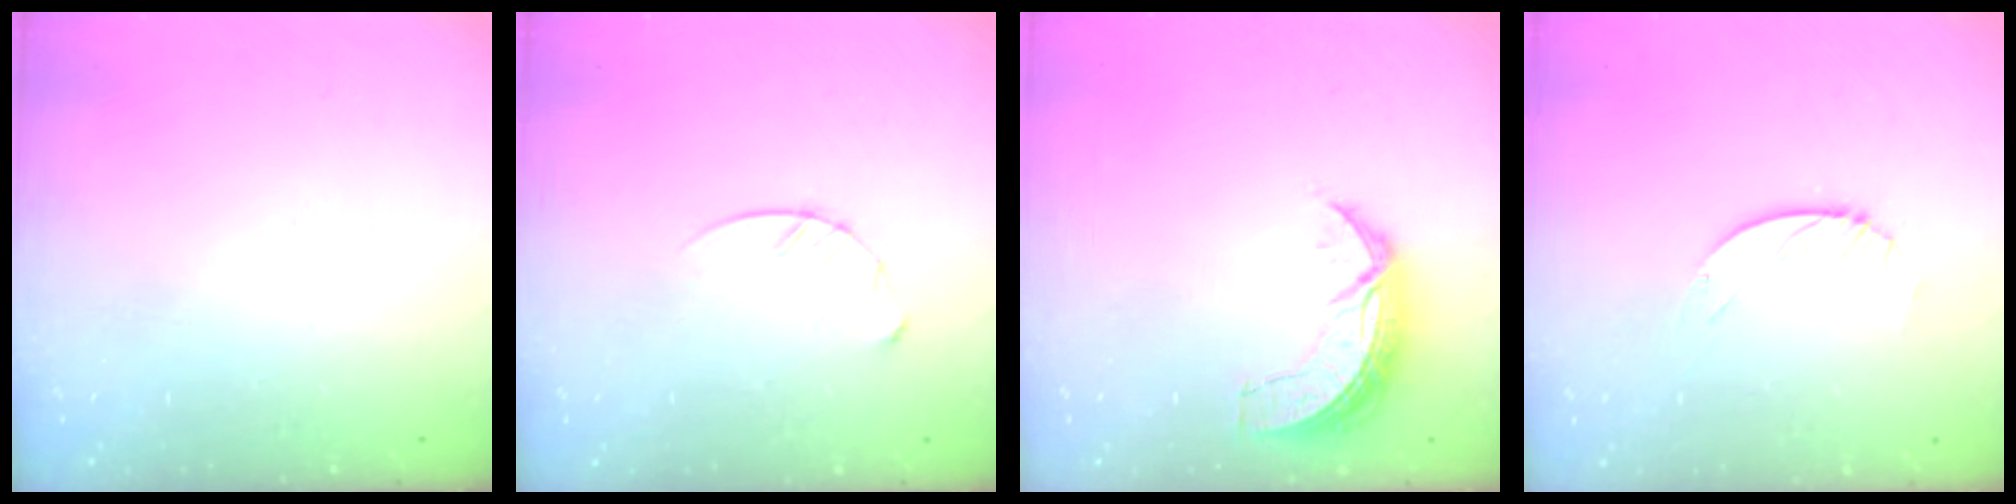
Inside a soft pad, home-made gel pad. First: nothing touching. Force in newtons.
{"total": 4.1, "press": 4.1, "slide": 0.5}
{"total": 7.4, "press": 7.4, "slide": 0.5}
{"total": 1.2, "press": 1.2, "slide": 0.2}